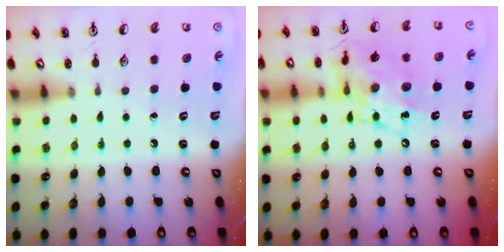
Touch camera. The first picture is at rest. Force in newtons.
{"total": 13.0, "press": 12.9, "slide": 0.9}